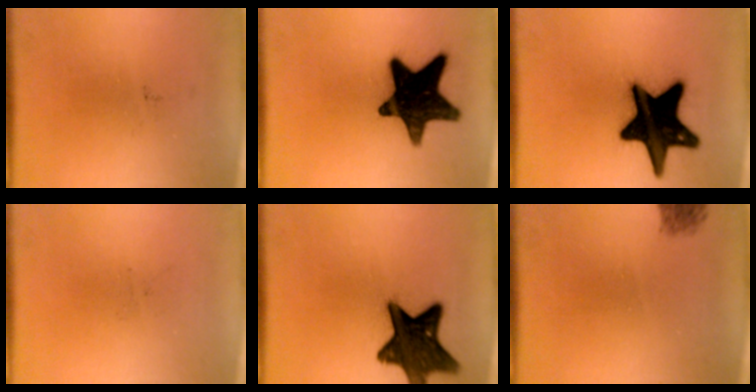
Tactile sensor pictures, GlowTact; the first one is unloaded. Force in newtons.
{"total": 16.6}
{"total": 20.2}
{"total": 0.0}
{"total": 14.2}
{"total": 1.8}